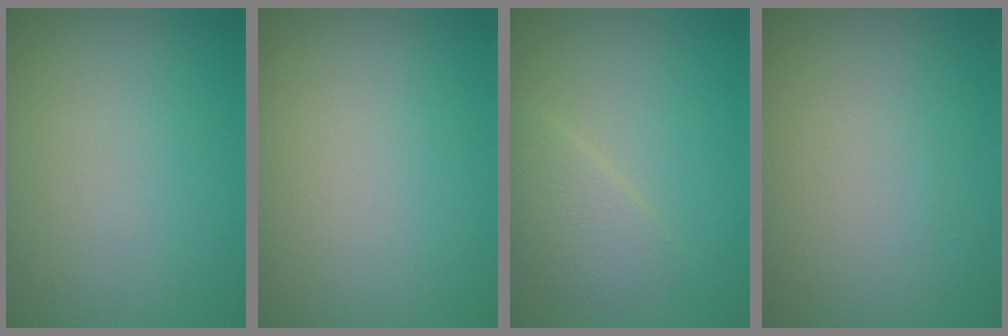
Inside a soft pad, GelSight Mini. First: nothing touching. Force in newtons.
{"total": 0.0}
{"total": 2.2, "press": 2.2, "slide": 0.1}
{"total": 0.0}